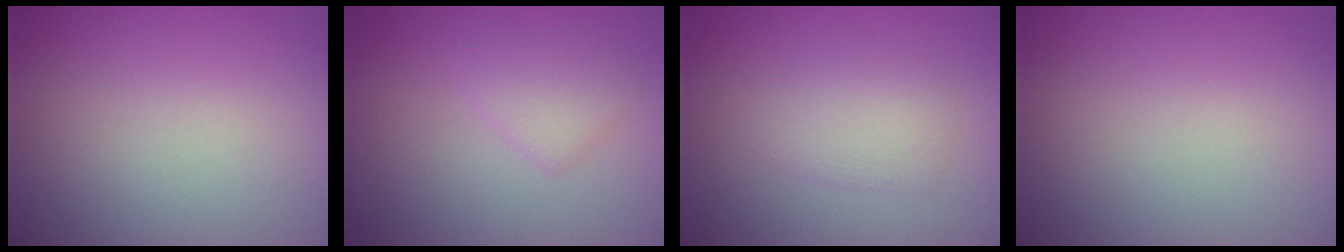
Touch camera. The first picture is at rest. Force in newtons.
{"total": 2.0, "press": 2.0, "slide": 0.1}
{"total": 2.4, "press": 2.4, "slide": 0.1}
{"total": 0.0}